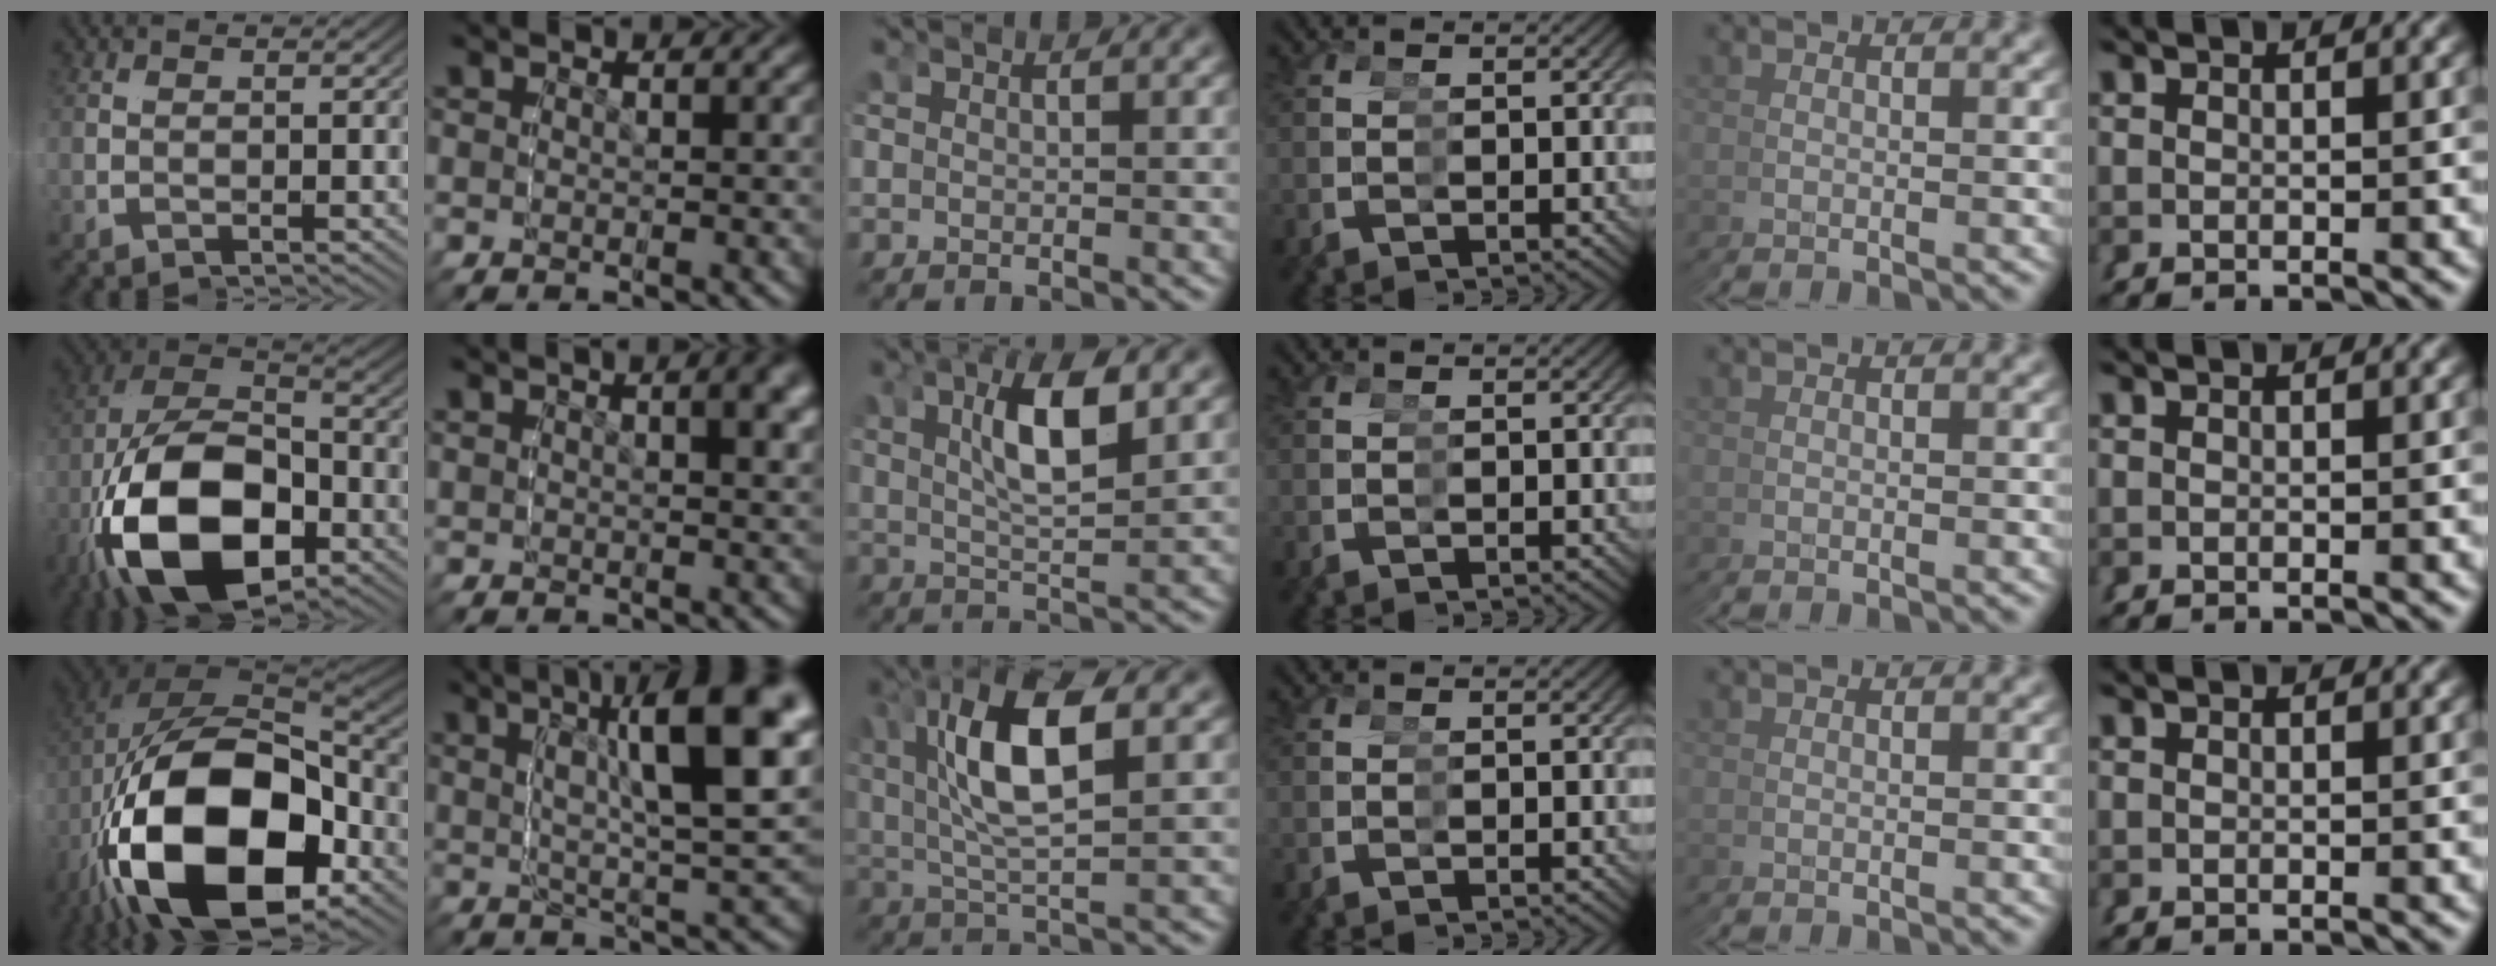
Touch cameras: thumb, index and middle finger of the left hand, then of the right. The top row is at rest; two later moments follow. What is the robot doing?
{"motion": "grasp_and_lifting", "object": "glue stick"}